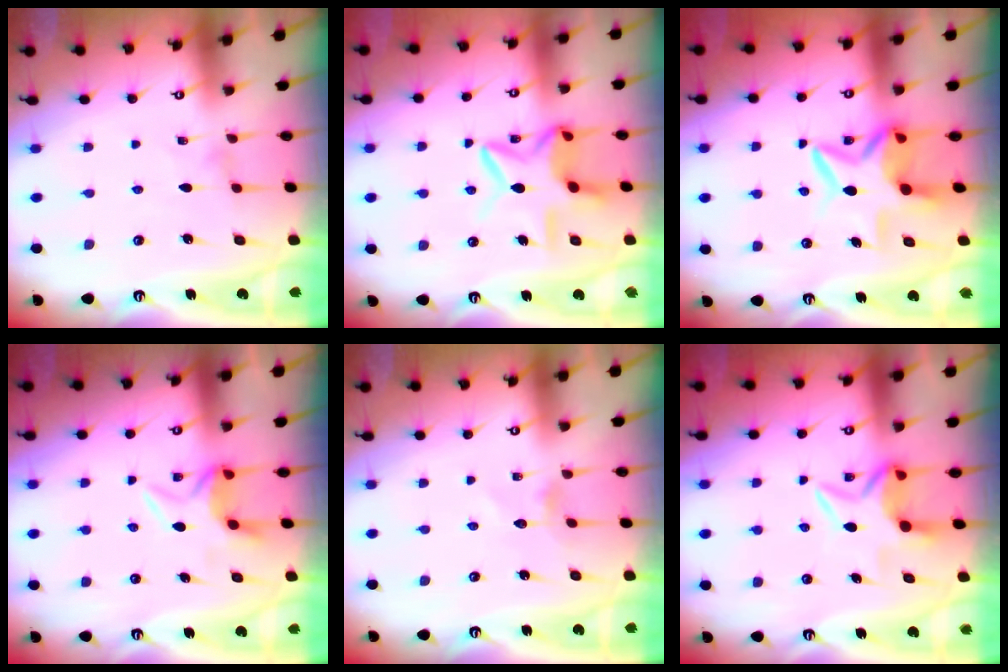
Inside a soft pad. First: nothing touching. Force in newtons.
{"total": 11.3, "press": 11.3, "slide": 0.7}
{"total": 10.0, "press": 10.0, "slide": 1.3}
{"total": 6.0, "press": 5.9, "slide": 1.2}
{"total": 2.7, "press": 2.7, "slide": 0.3}
{"total": 6.6, "press": 6.6, "slide": 0.7}